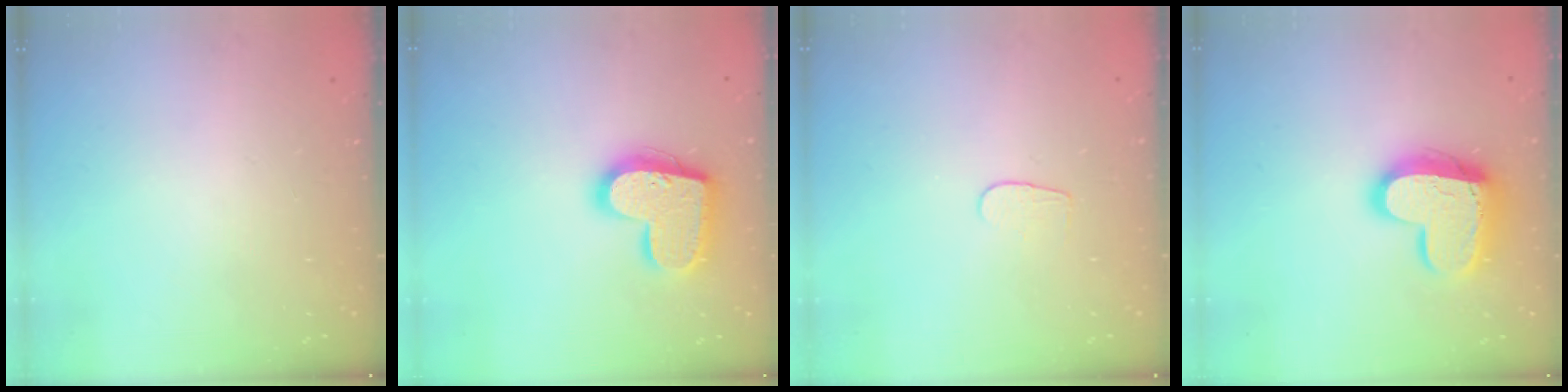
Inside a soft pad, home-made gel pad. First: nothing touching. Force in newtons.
{"total": 17.8, "press": 17.8, "slide": 1.2}
{"total": 4.3, "press": 4.3, "slide": 0.5}
{"total": 16.2, "press": 16.1, "slide": 1.4}